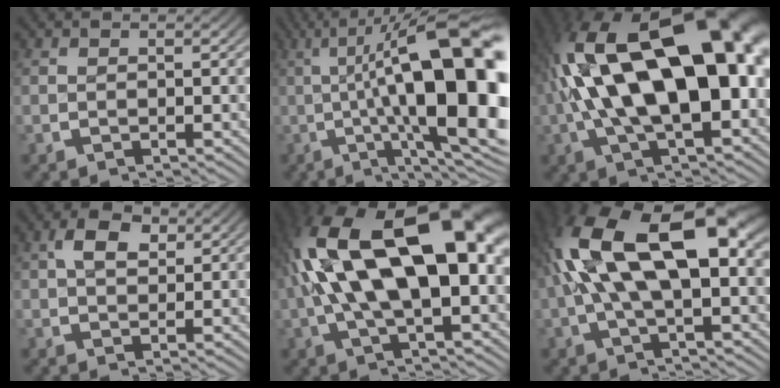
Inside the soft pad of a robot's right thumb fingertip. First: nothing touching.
{"total": 18.3, "force": [-0.3, 8.6, 16.2], "torque": [-0.227, -0.041, 0.006]}
{"total": 22.3, "force": [1.4, 12.2, 18.6], "torque": [-0.327, -0.015, 0.030]}
{"total": 3.5, "force": [1.5, 2.1, 2.4], "torque": [-0.035, 0.002, 0.026]}
{"total": 18.3, "force": [2.0, 9.7, 15.4], "torque": [-0.286, 0.001, 0.031]}
{"total": 13.9, "force": [2.0, 6.9, 11.9], "torque": [-0.238, 0.007, 0.029]}